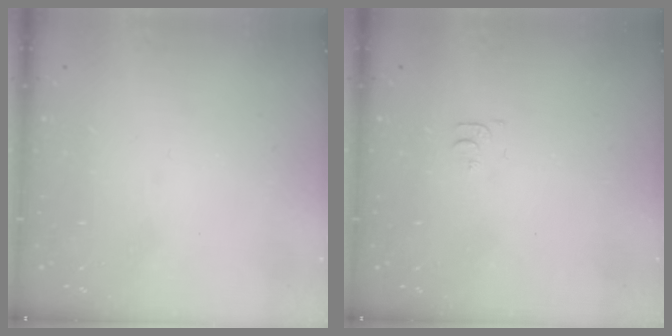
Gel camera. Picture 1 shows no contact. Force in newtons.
{"total": 4.6, "press": 4.5, "slide": 0.7}